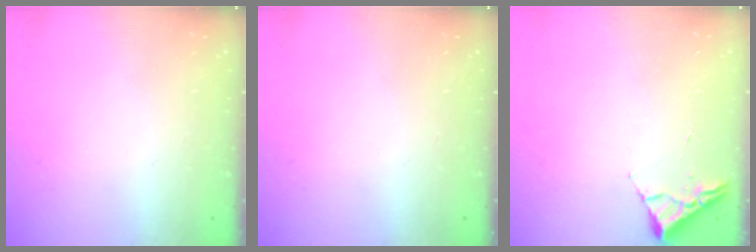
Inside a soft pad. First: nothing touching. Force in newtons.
{"total": 0.0}
{"total": 3.1, "press": 3.0, "slide": 0.4}